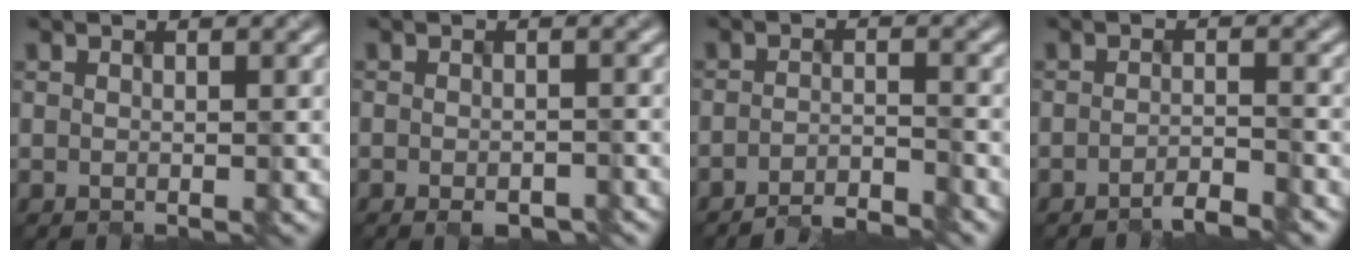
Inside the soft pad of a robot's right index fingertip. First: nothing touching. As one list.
[{"total": 1.8, "force": [-1.4, 0.6, 1.0], "torque": [-0.015, -0.008, -0.017]}, {"total": 3.3, "force": [-3.1, 0.2, 1.0], "torque": [-0.005, 0.002, -0.061]}, {"total": 2.3, "force": [-2.1, 0.2, 0.9], "torque": [-0.010, 0.000, -0.046]}]